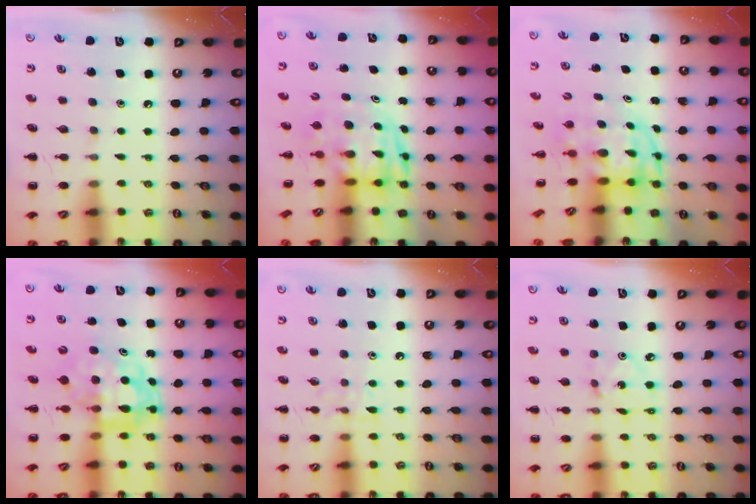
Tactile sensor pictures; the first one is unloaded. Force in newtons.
{"total": 3.3, "press": 3.3, "slide": 0.7}
{"total": 3.9, "press": 3.9, "slide": 0.8}
{"total": 5.2, "press": 5.0, "slide": 1.3}
{"total": 6.5, "press": 6.4, "slide": 1.2}
{"total": 2.2, "press": 2.1, "slide": 0.5}